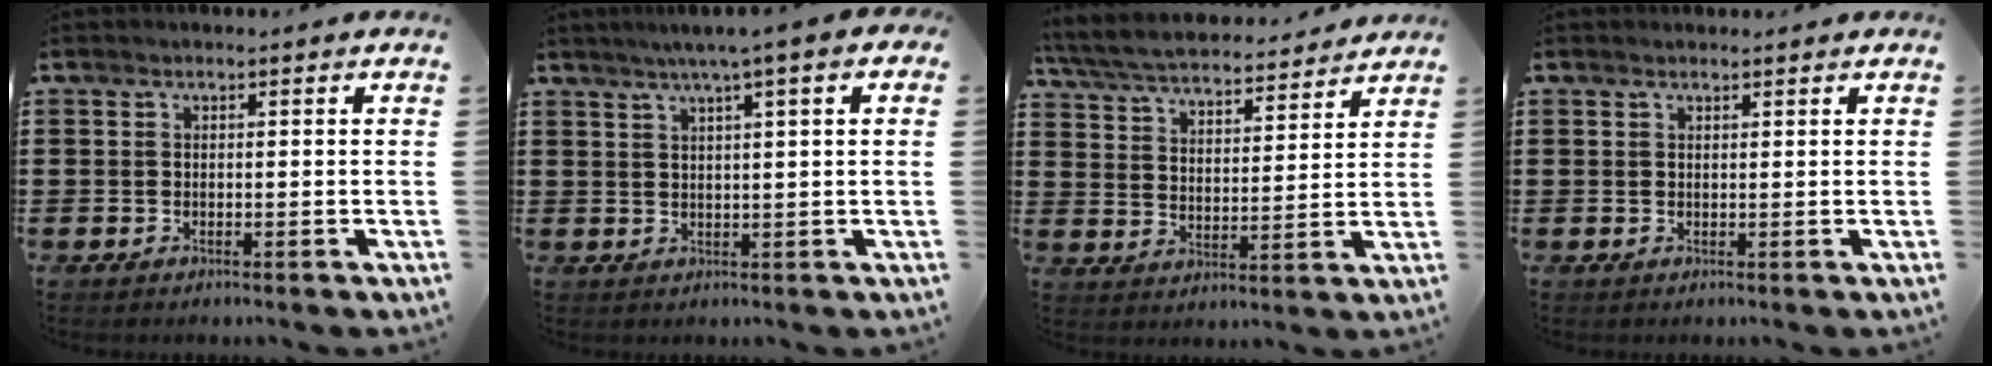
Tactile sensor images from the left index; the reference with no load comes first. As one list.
[{"total": 3.7, "force": [1.9, -0.2, 3.2], "torque": [-0.066, 0.002, 0.030]}, {"total": 5.7, "force": [5.4, 0.5, 1.5], "torque": [-0.056, -0.033, 0.091]}, {"total": 0.9, "force": [0.8, 0.1, 0.2], "torque": [-0.006, 0.000, 0.017]}]